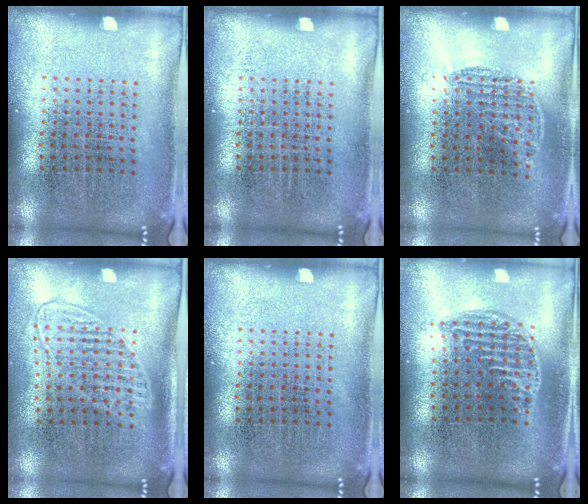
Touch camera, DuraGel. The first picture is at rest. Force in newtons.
{"total": 0.0}
{"total": 0.8, "press": 0.6, "slide": 0.5}
{"total": 1.4, "press": 1.2, "slide": 0.7}
{"total": 0.0}
{"total": 1.2, "press": 1.0, "slide": 0.6}